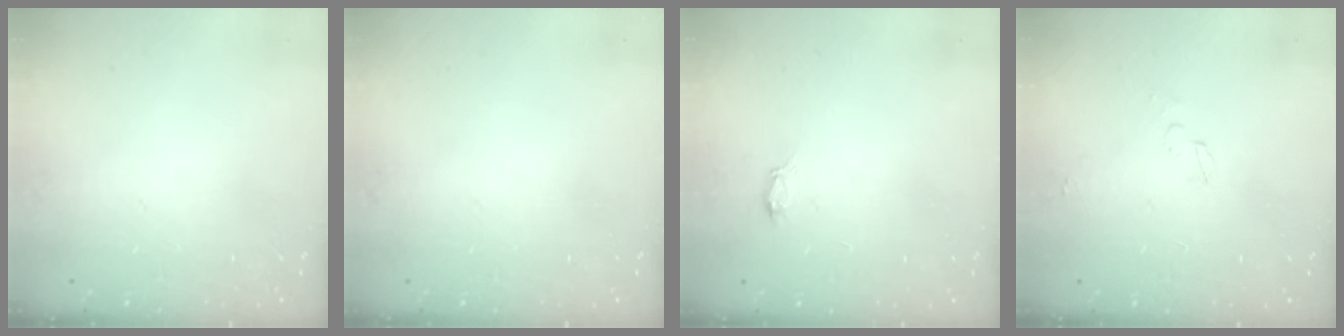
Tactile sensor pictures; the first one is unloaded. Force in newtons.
{"total": 0.0}
{"total": 2.1, "press": 2.1, "slide": 0.3}
{"total": 3.6, "press": 3.4, "slide": 1.3}